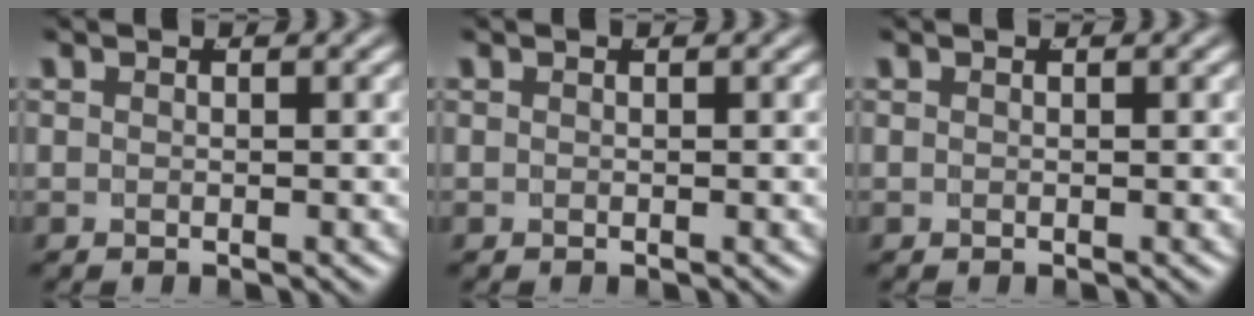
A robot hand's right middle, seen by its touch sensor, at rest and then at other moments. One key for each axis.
{"total": 0.0}
{"total": 0.0}